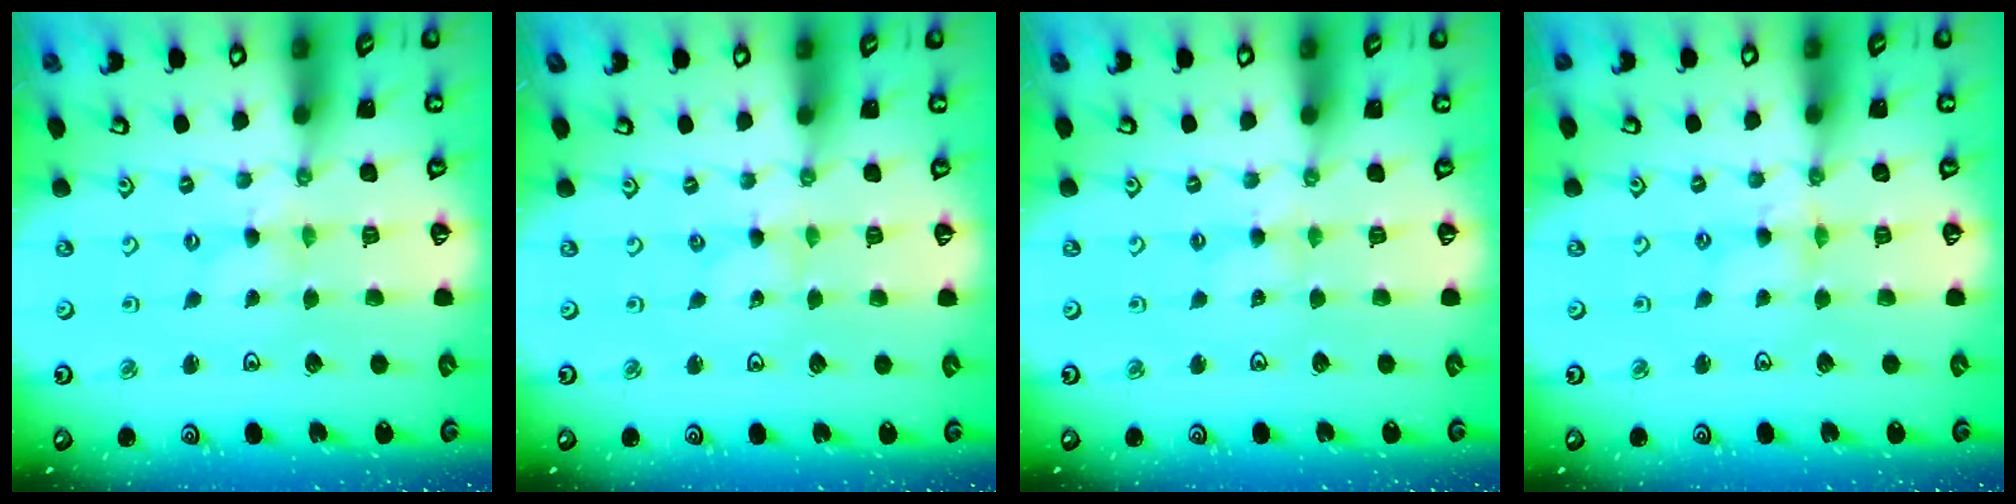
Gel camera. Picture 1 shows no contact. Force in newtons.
{"total": 0.0}
{"total": 1.9, "press": 1.9, "slide": 0.3}
{"total": 2.9, "press": 2.9, "slide": 0.4}